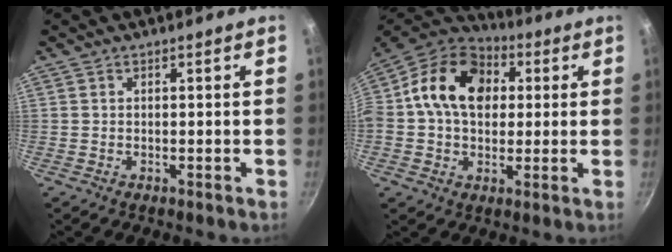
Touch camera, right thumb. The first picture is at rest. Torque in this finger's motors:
{"motor_torque": [1.08, 3.18, 1.16, -1.08, 0.15]}